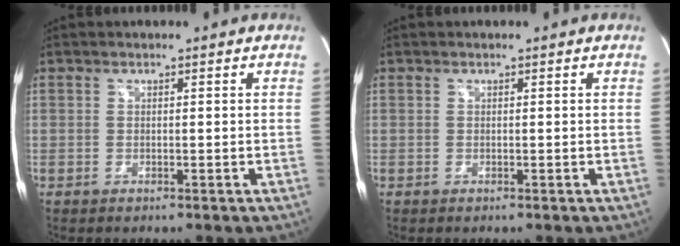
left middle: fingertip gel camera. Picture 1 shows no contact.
{"total": 0.0}